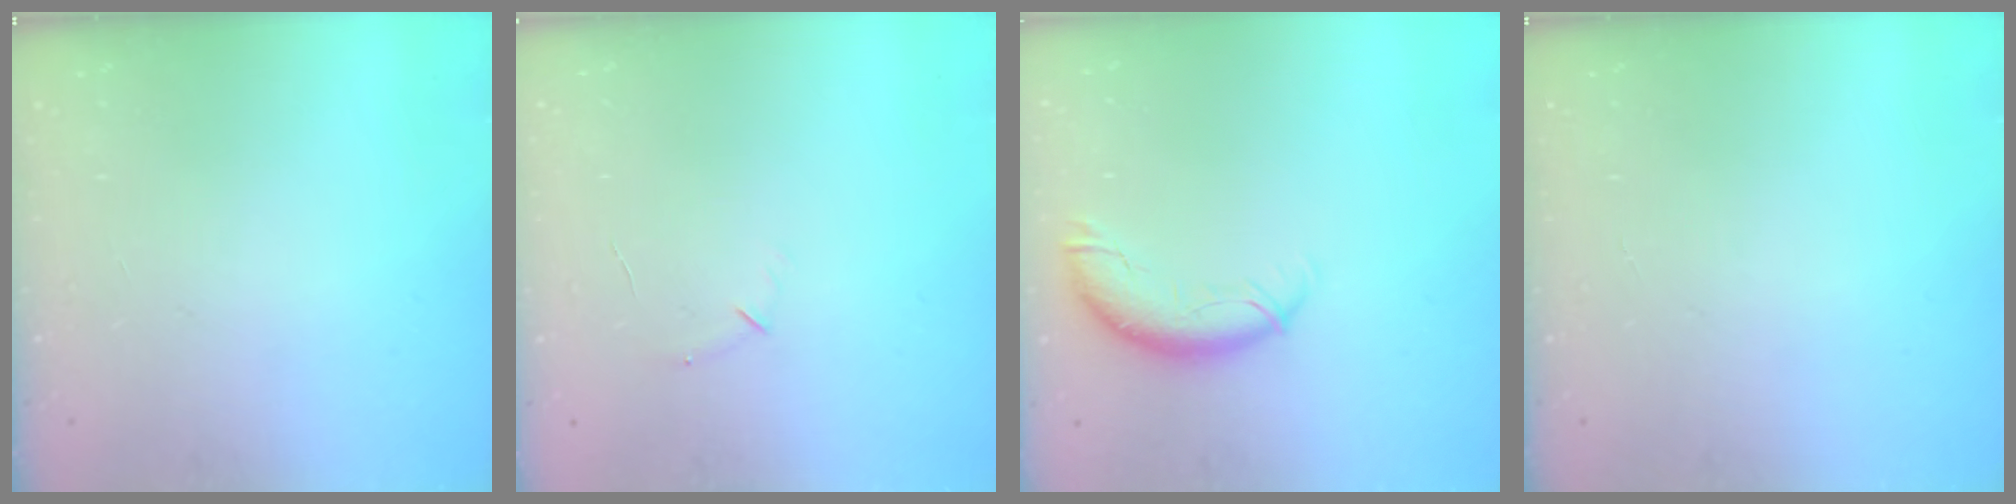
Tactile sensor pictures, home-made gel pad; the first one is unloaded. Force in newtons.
{"total": 4.3, "press": 4.1, "slide": 1.1}
{"total": 9.9, "press": 9.9, "slide": 1.3}
{"total": 0.0}